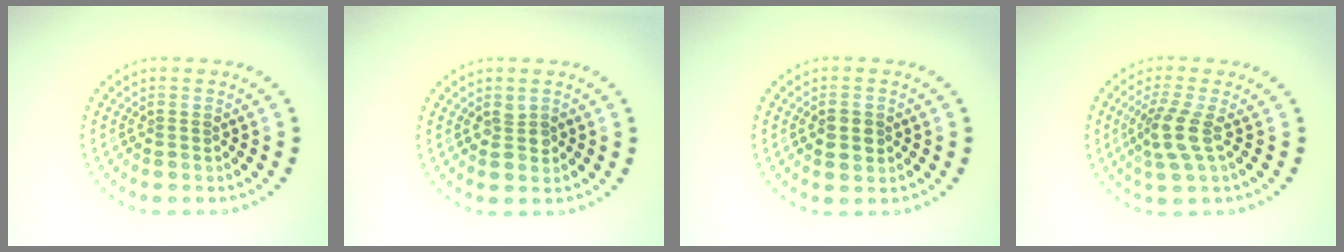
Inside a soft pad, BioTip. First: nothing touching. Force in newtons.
{"total": 1.1, "press": 1.0, "slide": 0.2}
{"total": 2.4, "press": 2.4, "slide": 0.0}
{"total": 2.8, "press": 2.1, "slide": 1.8}